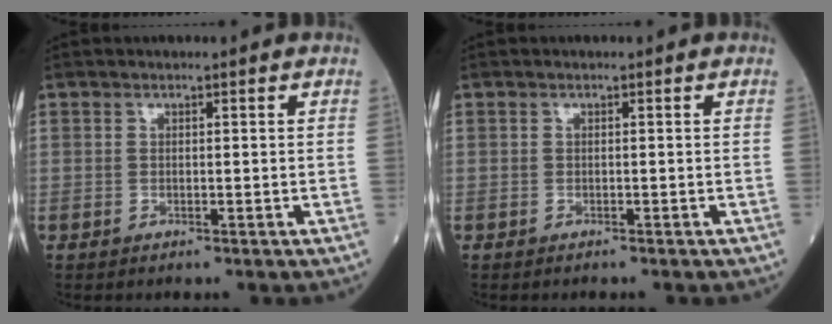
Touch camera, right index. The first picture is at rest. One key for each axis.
{"total": 0.6, "fx": -0.6, "fy": 0.0, "fz": 0.3, "tx": -0.003, "ty": -0.001, "tz": -0.010}